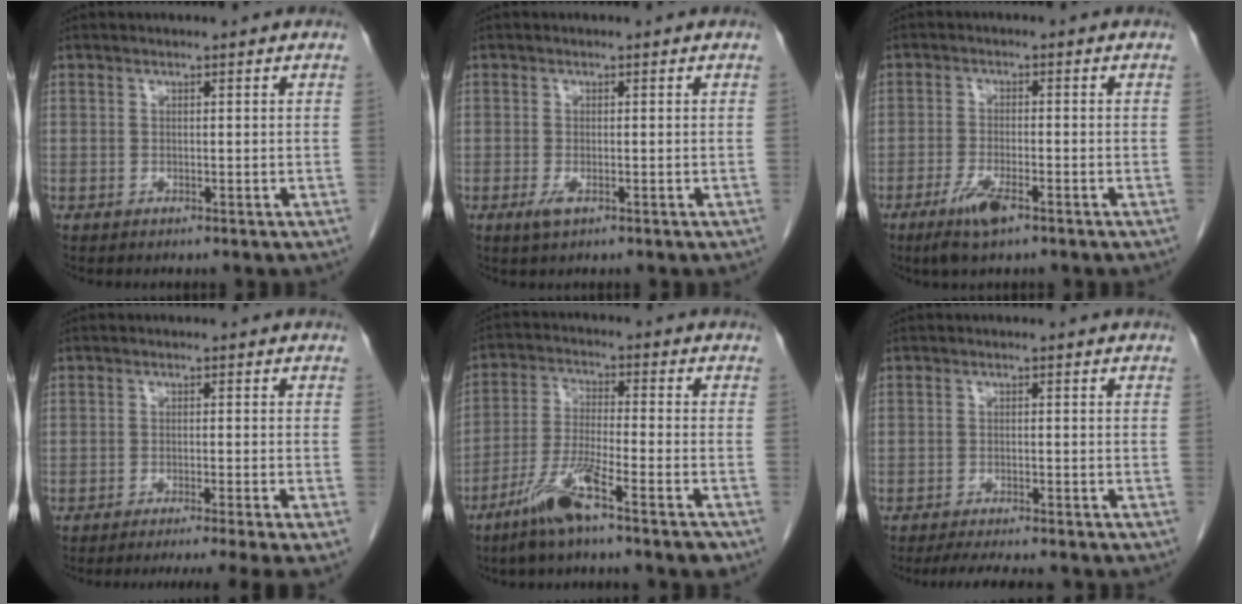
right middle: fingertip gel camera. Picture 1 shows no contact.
{"total": 1.7, "force": [-0.7, 0.5, 1.4], "torque": [-0.029, -0.003, -0.011]}
{"total": 4.9, "force": [-3.1, 0.8, 3.7], "torque": [-0.083, -0.009, -0.056]}
{"total": 10.0, "force": [-8.4, -1.9, 5.1], "torque": [-0.052, -0.025, -0.115]}
{"total": 9.2, "force": [-6.3, -0.2, 6.7], "torque": [-0.136, -0.017, -0.122]}
{"total": 7.7, "force": [-6.8, 0.8, 3.5], "torque": [-0.051, -0.016, -0.100]}